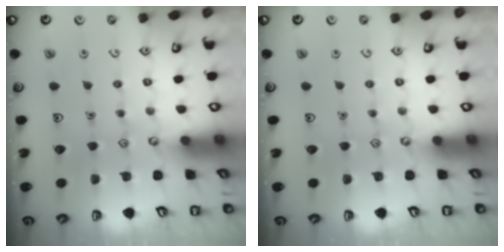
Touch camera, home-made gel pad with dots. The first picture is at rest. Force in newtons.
{"total": 0.0}